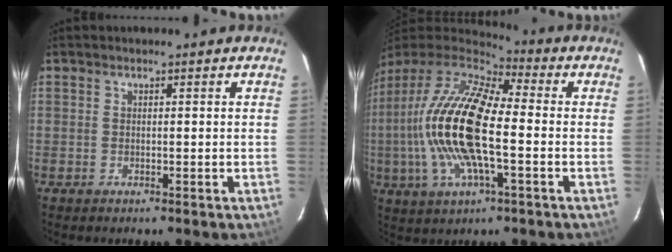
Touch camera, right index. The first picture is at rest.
{"total": 20.1, "force": [-2.1, 6.7, 18.9], "torque": [-0.366, -0.005, -0.052]}